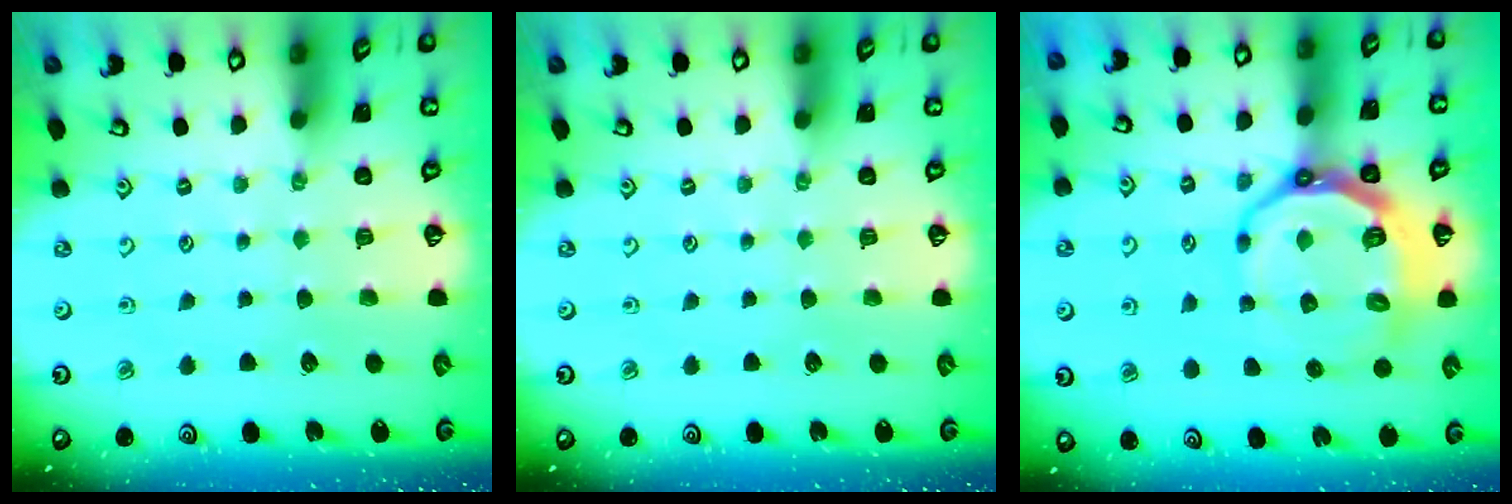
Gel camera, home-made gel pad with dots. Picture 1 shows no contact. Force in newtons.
{"total": 0.0}
{"total": 13.4, "press": 12.8, "slide": 4.0}